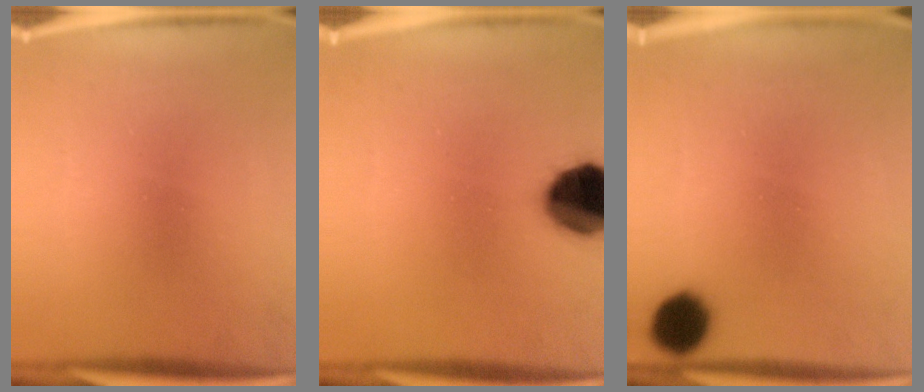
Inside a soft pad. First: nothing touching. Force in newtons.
{"total": 14.1}
{"total": 7.4}